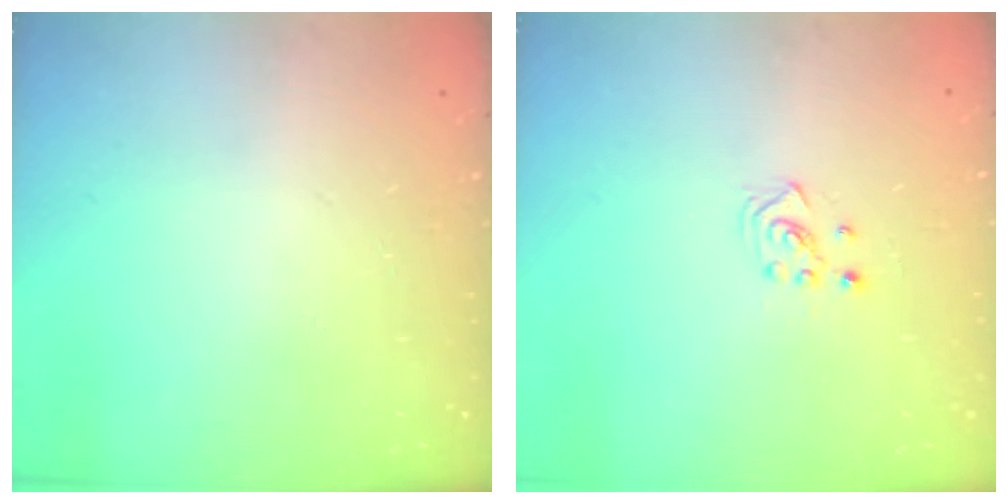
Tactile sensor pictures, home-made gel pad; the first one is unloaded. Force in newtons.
{"total": 2.5, "press": 2.4, "slide": 0.8}